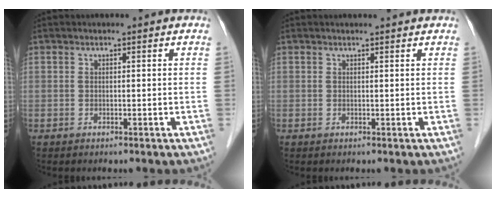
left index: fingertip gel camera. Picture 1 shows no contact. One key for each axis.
{"total": 1.8, "fx": 1.8, "fy": 0.1, "fz": 0.4, "tx": -0.009, "ty": 0.011, "tz": 0.024}